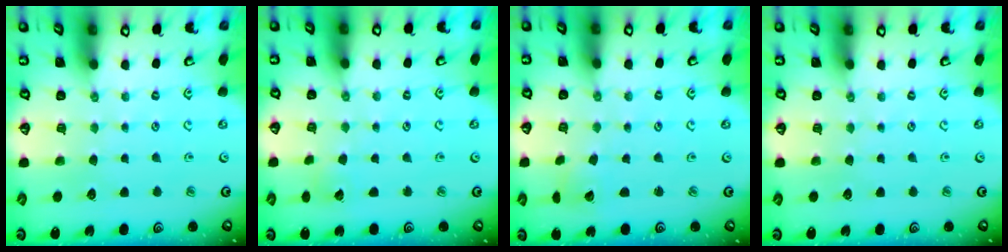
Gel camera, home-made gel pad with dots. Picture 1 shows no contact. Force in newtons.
{"total": 2.8, "press": 2.8, "slide": 0.2}
{"total": 1.8, "press": 1.7, "slide": 0.3}
{"total": 0.0}